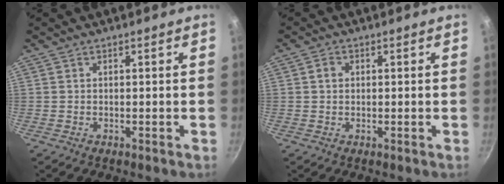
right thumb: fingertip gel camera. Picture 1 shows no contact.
{"total": 2.0, "force": [0.4, 1.6, 1.0], "torque": [-0.012, 0.005, 0.005]}